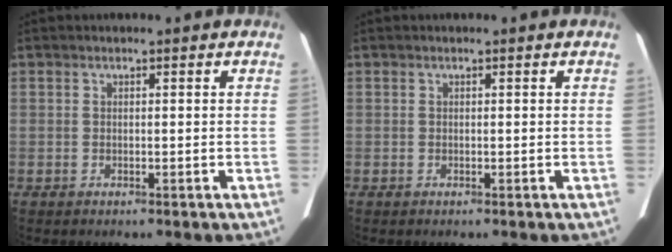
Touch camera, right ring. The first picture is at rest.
{"total": 0.0}